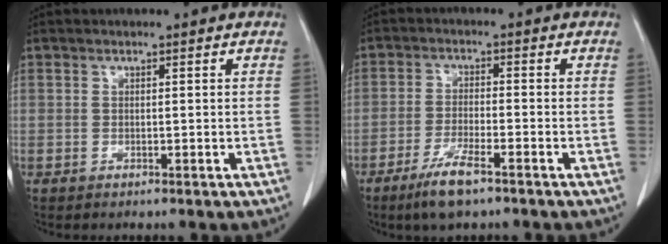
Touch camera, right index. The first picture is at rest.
{"total": 6.2, "force": [-4.2, 0.8, 4.5], "torque": [-0.096, -0.008, -0.076]}